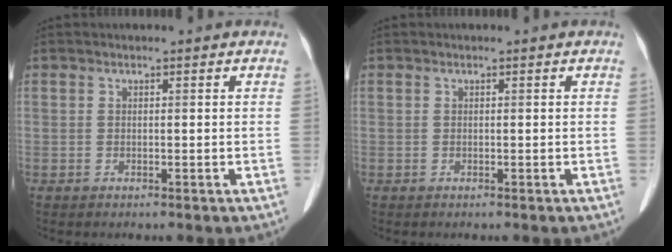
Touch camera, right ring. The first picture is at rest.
{"total": 0.0}